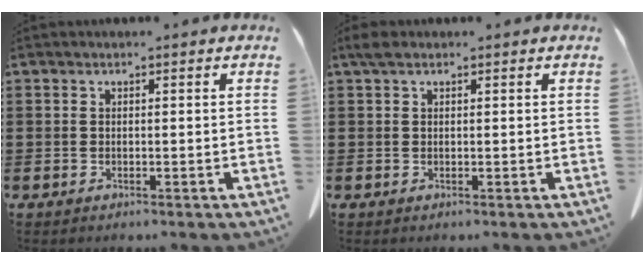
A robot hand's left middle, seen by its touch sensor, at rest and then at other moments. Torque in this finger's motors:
{"motor_torque": [0.31, 0.28, 0.04, 0.00]}